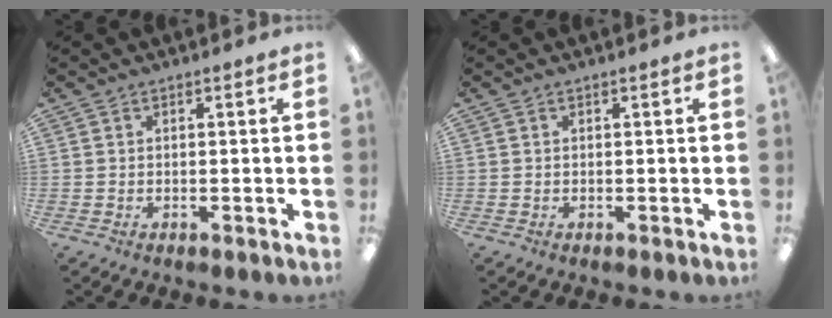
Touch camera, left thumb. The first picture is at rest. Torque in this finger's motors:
{"motor_torque": [-0.05, 0.05, 0.00, 0.00, 0.00]}